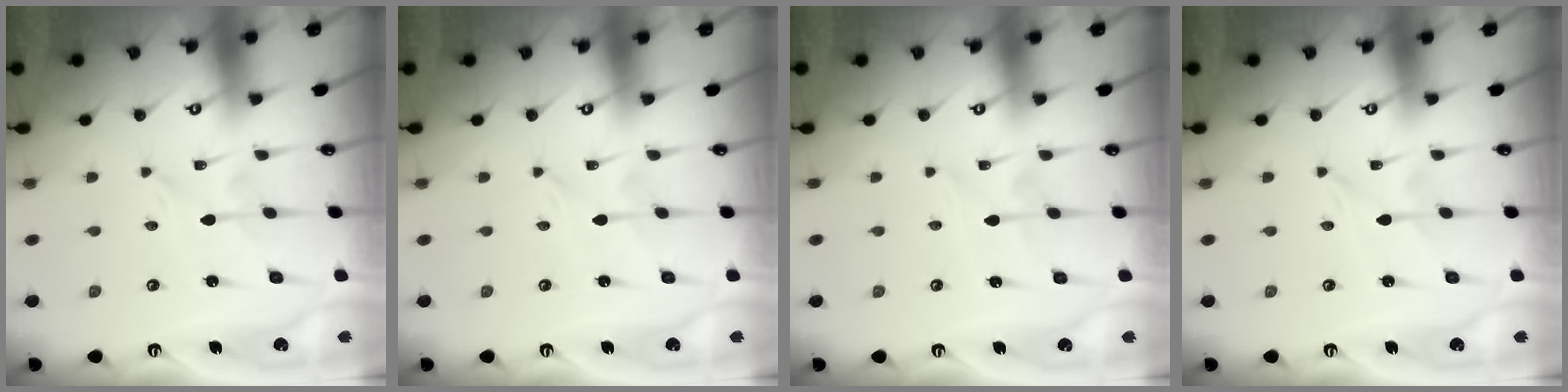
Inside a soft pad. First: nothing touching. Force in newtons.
{"total": 0.0}
{"total": 1.5, "press": 1.4, "slide": 0.2}
{"total": 0.0}